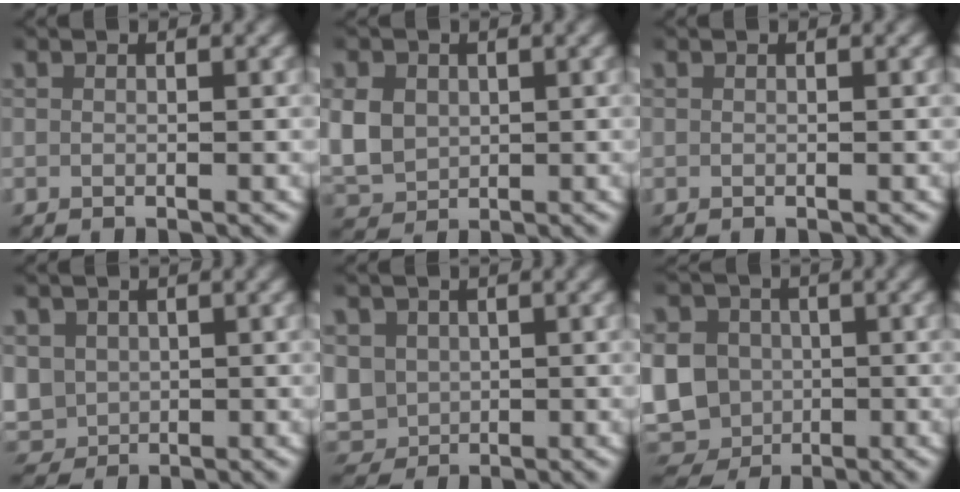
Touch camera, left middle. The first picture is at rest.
{"total": 6.1, "force": [0.3, 5.4, 2.8], "torque": [-0.080, -0.013, 0.013]}
{"total": 0.0}
{"total": 6.9, "force": [-0.4, 6.5, 2.2], "torque": [-0.081, -0.030, 0.004]}
{"total": 8.1, "force": [-0.6, 7.6, 2.6], "torque": [-0.091, -0.034, -0.001]}
{"total": 14.3, "force": [-2.4, 13.5, 4.2], "torque": [-0.117, -0.047, -0.044]}